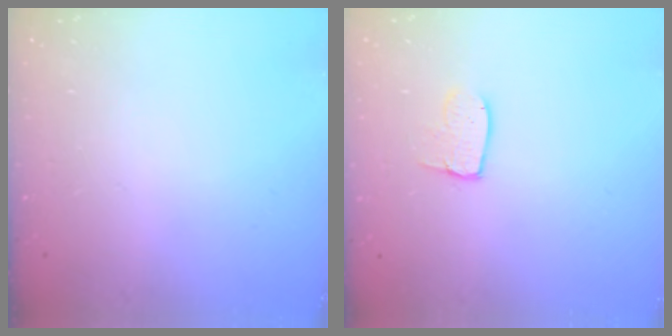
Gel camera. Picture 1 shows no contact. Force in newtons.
{"total": 5.1, "press": 5.1, "slide": 0.4}